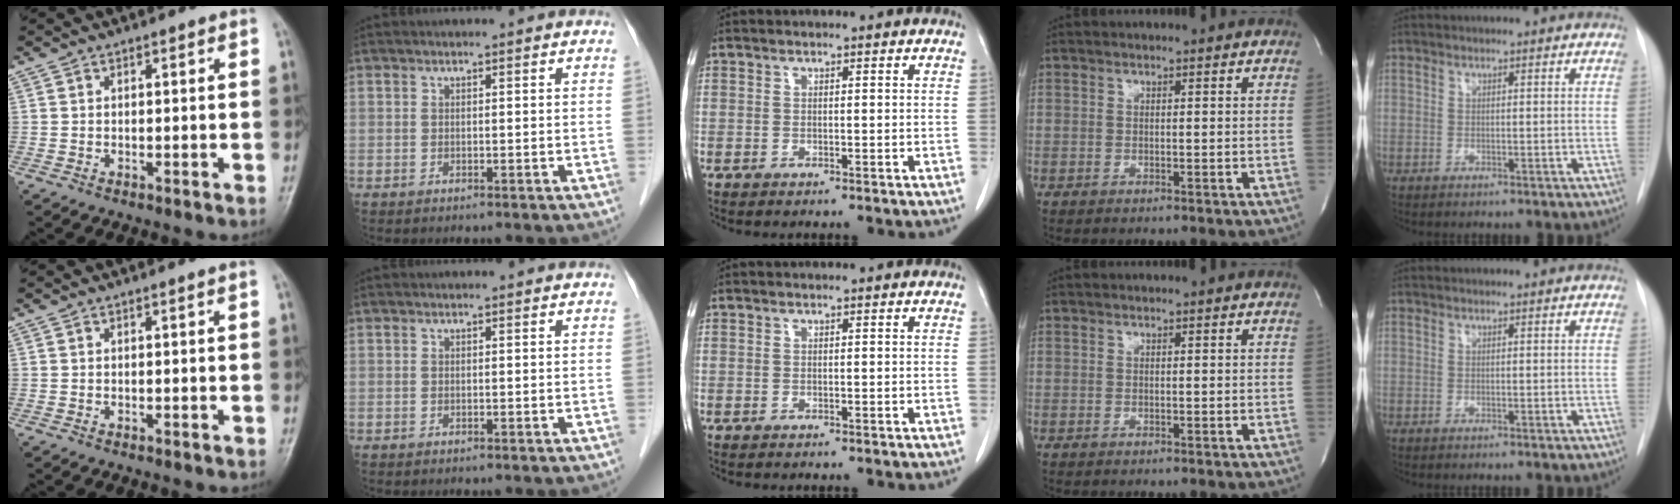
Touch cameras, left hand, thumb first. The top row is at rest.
{}